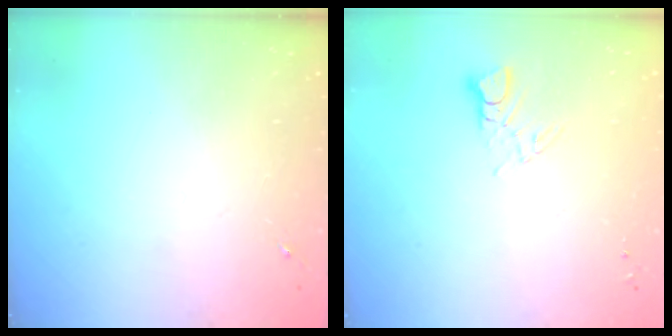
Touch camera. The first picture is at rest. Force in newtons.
{"total": 3.9, "press": 3.9, "slide": 0.4}